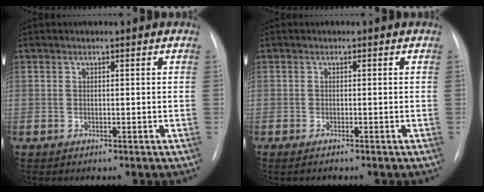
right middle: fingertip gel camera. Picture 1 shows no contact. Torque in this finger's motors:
{"motor_torque": [0.70, -0.73, 0.08, 0.02]}